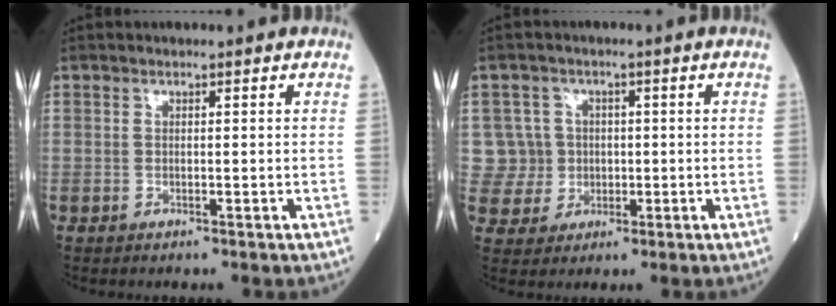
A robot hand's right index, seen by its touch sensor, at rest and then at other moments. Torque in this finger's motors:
{"motor_torque": [0.13, 0.04, 0.01, 0.01]}